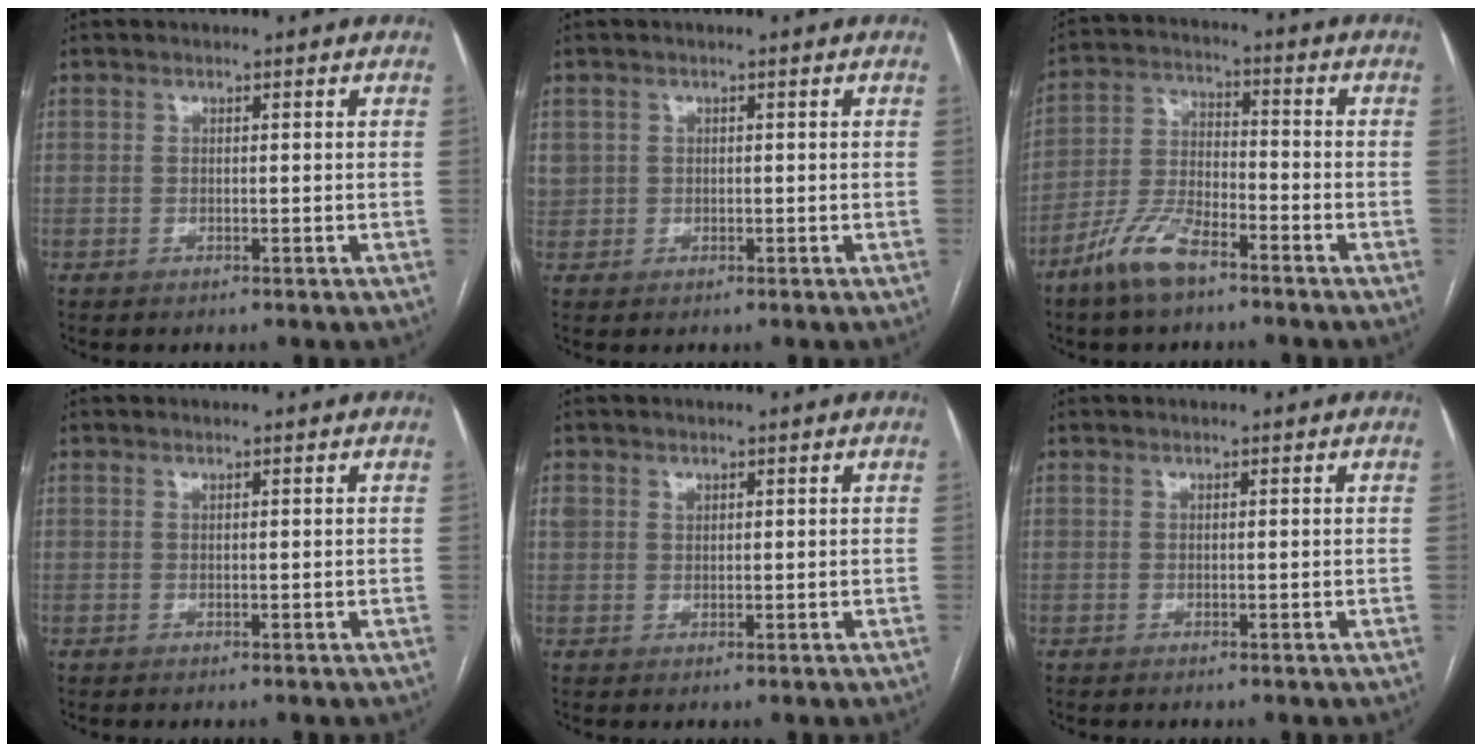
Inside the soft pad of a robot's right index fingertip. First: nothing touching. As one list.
[{"total": 2.7, "force": [0.5, 2.6, 0.5], "torque": [-0.007, 0.011, 0.017]}, {"total": 9.3, "force": [-6.3, 3.0, 6.1], "torque": [-0.138, -0.002, -0.126]}, {"total": 0.0}, {"total": 3.0, "force": [1.2, 2.4, 1.2], "torque": [-0.032, 0.014, 0.033]}, {"total": 0.0}]